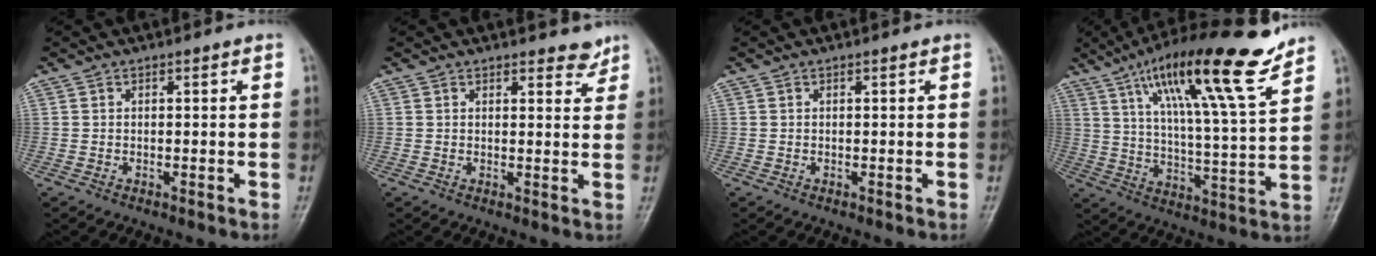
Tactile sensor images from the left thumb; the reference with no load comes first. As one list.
[{"total": 2.8, "force": [2.5, 1.1, 0.7], "torque": [0.007, -0.019, 0.027]}, {"total": 0.0}, {"total": 20.8, "force": [13.3, 3.0, 15.8], "torque": [-0.239, -0.049, 0.217]}]